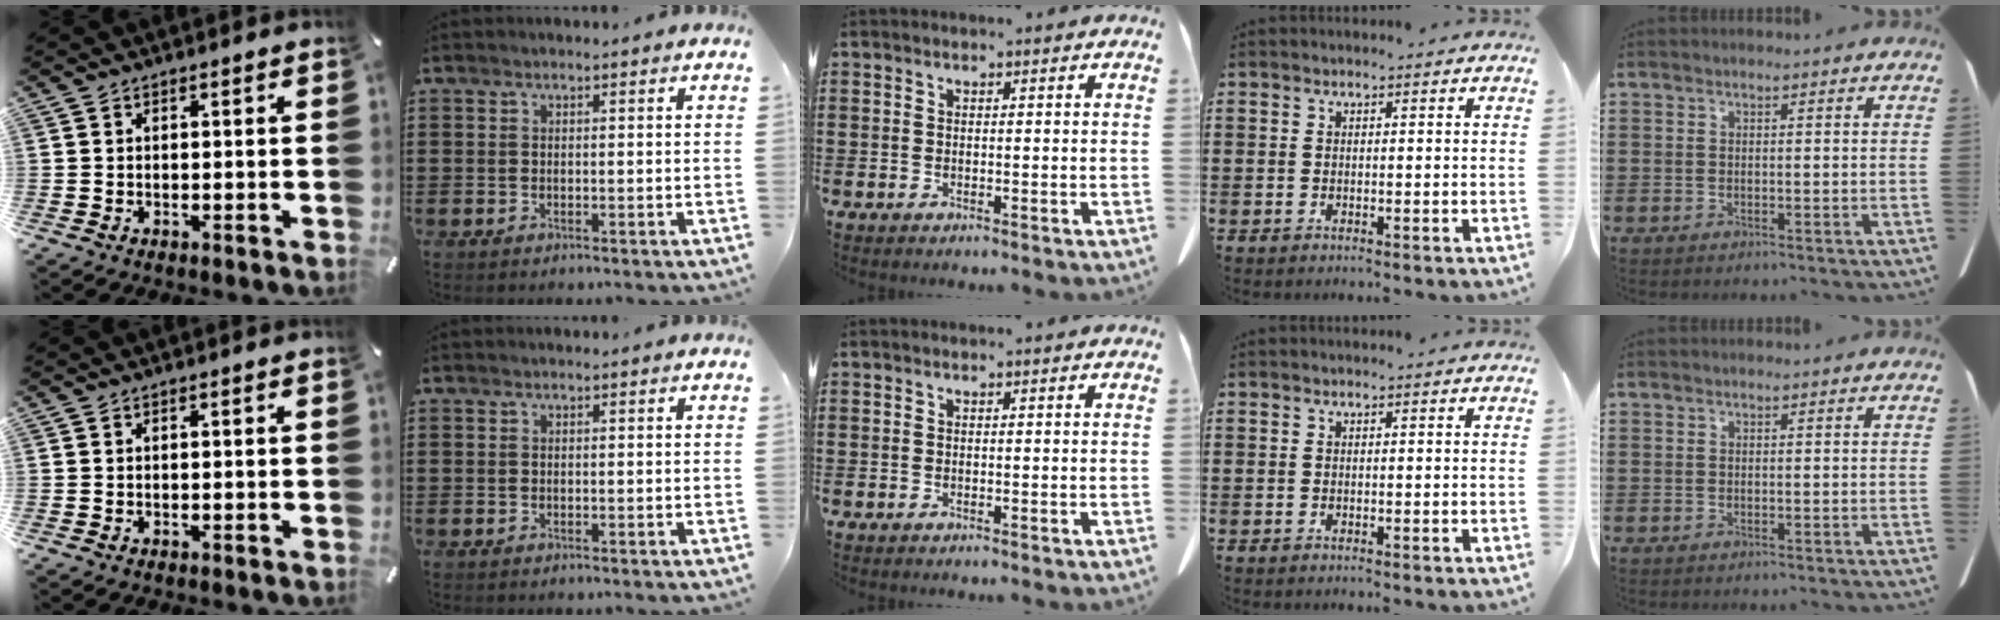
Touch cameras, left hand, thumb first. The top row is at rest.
{}